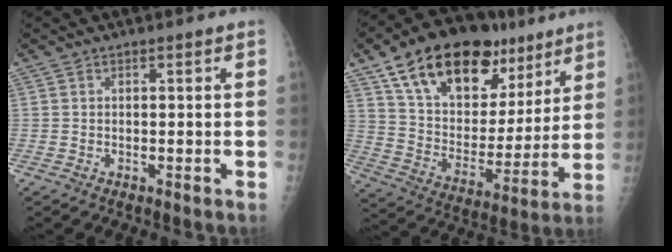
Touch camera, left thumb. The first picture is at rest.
{"total": 25.4, "force": [15.0, 14.1, 14.9], "torque": [-0.205, -0.027, 0.253]}